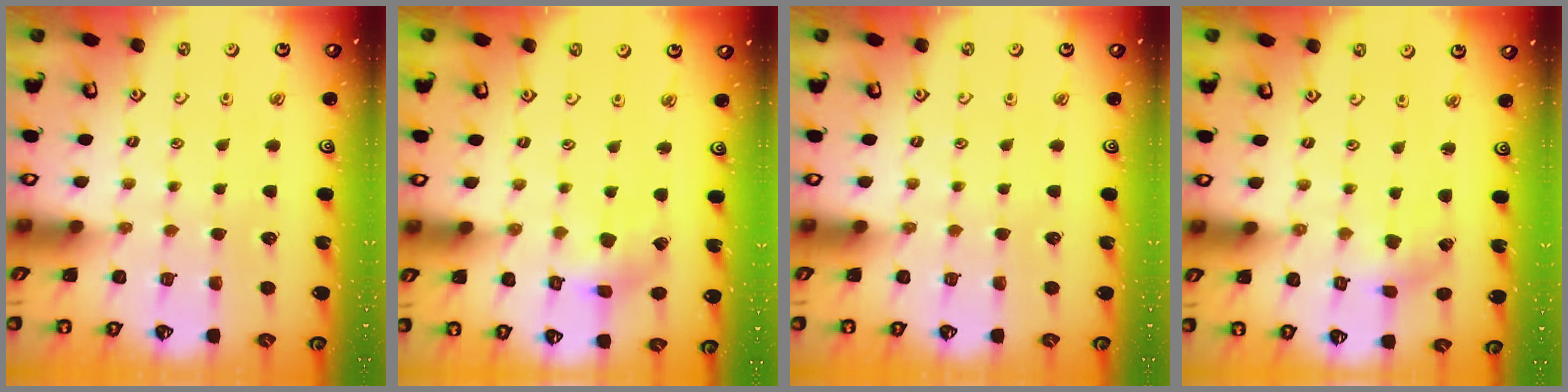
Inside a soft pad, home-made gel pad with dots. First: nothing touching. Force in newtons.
{"total": 3.6, "press": 3.6, "slide": 0.5}
{"total": 0.0}
{"total": 1.7, "press": 1.7, "slide": 0.3}